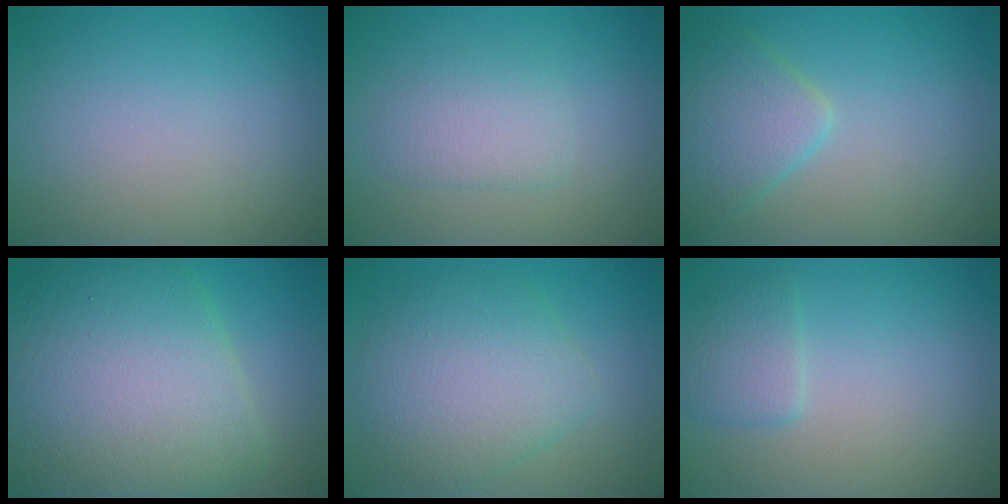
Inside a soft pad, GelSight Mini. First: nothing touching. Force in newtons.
{"total": 2.4, "press": 2.4, "slide": 0.4}
{"total": 4.0, "press": 3.9, "slide": 0.2}
{"total": 12.1, "press": 12.1, "slide": 0.2}
{"total": 6.4, "press": 6.4, "slide": 0.3}
{"total": 2.0, "press": 2.0, "slide": 0.1}